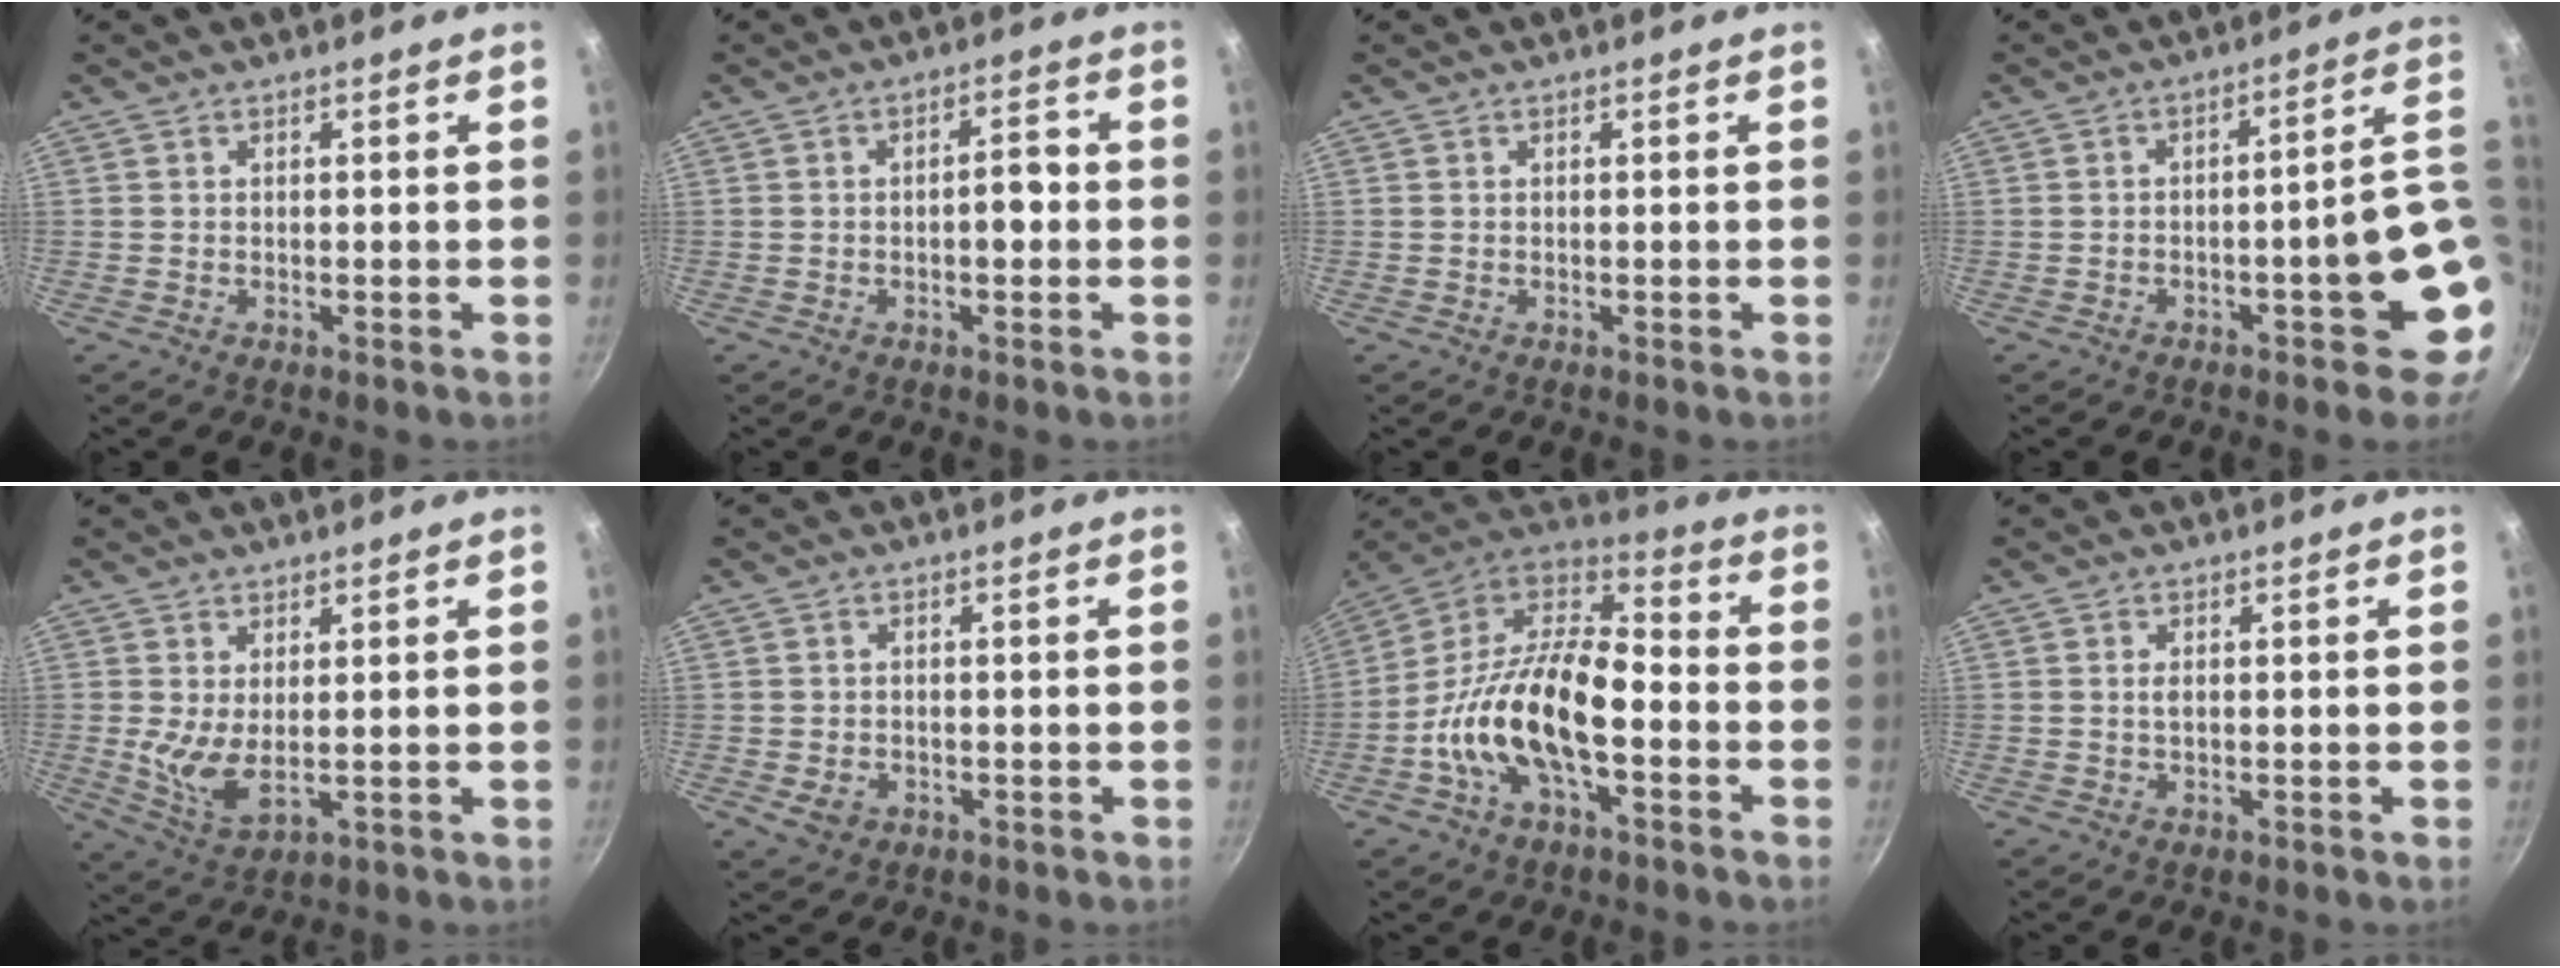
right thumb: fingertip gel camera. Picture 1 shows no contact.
{"total": 3.9, "force": [-0.6, 1.7, 3.4], "torque": [-0.044, 0.016, -0.010]}
{"total": 0.0}
{"total": 12.3, "force": [-1.6, 3.7, 11.6], "torque": [-0.114, 0.027, -0.015]}
{"total": 6.5, "force": [1.0, 3.1, 5.7], "torque": [-0.107, -0.022, 0.029]}
{"total": 3.3, "force": [-0.8, 2.6, 1.8], "torque": [-0.026, 0.001, -0.006]}
{"total": 20.8, "force": [-5.1, 10.4, 17.3], "torque": [-0.303, 0.048, -0.110]}
{"total": 1.3, "force": [0.2, 0.6, 1.1], "torque": [-0.023, 0.001, 0.002]}